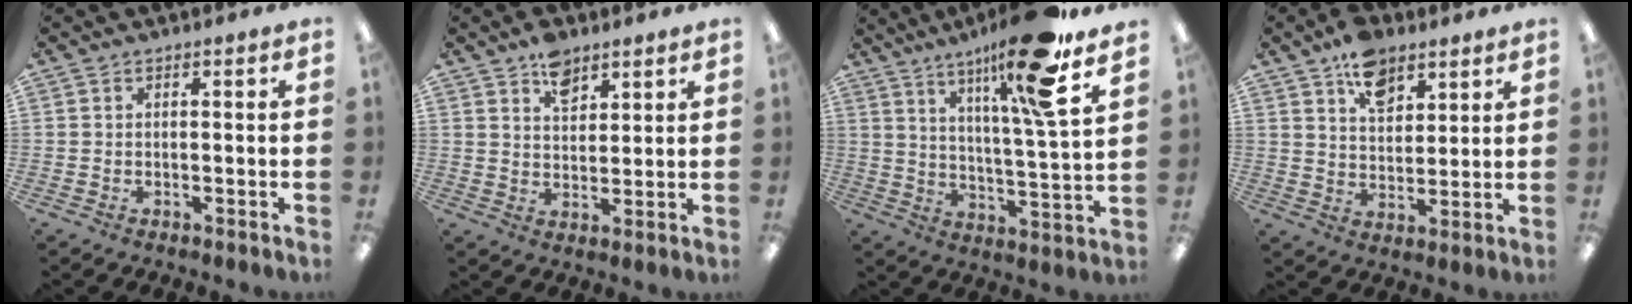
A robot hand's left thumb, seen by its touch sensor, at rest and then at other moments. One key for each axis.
{"total": 6.5, "fx": 4.5, "fy": 3.6, "fz": 3.0, "tx": -0.032, "ty": -0.025, "tz": 0.077}
{"total": 17.4, "fx": 12.3, "fy": 0.6, "fz": 12.3, "tx": -0.213, "ty": -0.061, "tz": 0.183}
{"total": 9.7, "fx": 6.3, "fy": 5.8, "fz": 4.5, "tx": -0.061, "ty": -0.029, "tz": 0.112}